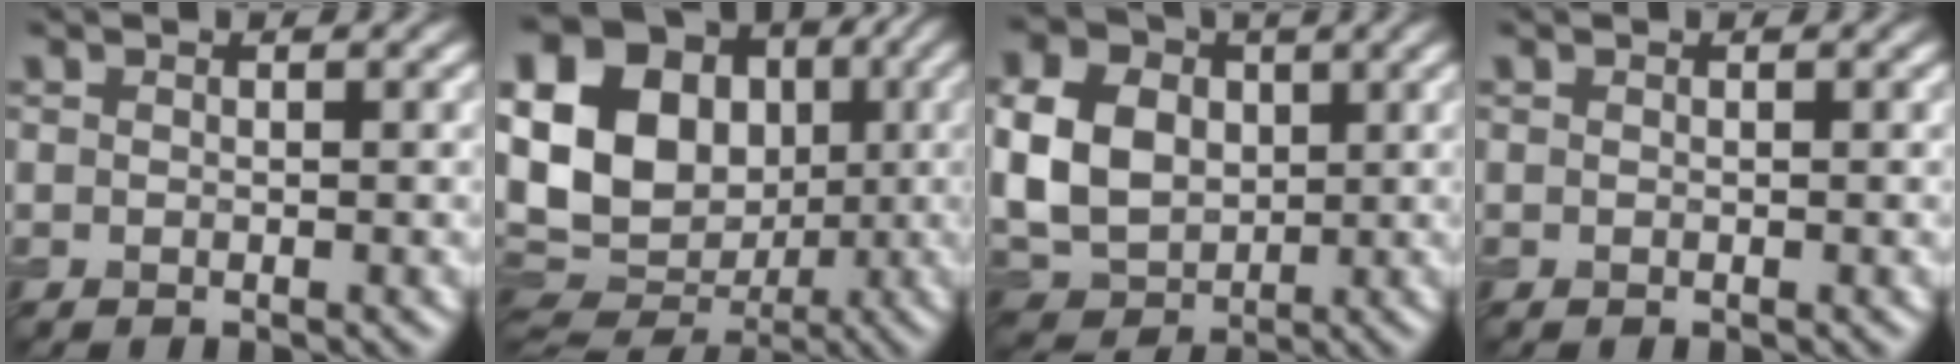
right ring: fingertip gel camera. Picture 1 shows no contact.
{"total": 21.0, "force": [2.9, 18.1, 10.2], "torque": [-0.222, 0.028, 0.023]}
{"total": 7.9, "force": [0.8, 5.9, 5.1], "torque": [-0.124, 0.007, 0.007]}
{"total": 0.0}